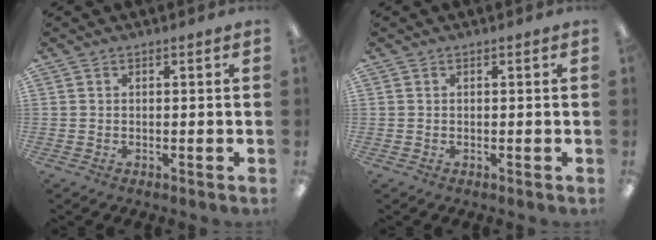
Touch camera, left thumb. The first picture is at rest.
{"total": 0.0}